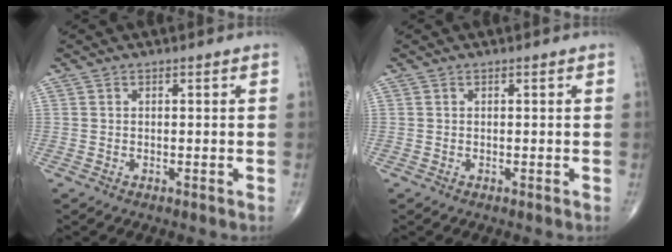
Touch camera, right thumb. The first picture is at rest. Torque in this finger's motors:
{"motor_torque": [0.00, 0.00, -0.07, 0.08, 0.00]}